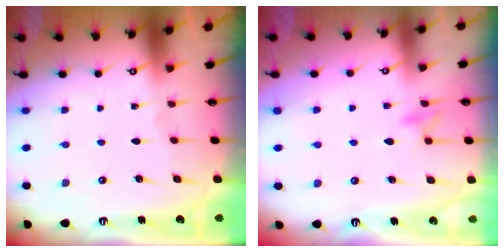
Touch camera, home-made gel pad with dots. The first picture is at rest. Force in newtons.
{"total": 8.8, "press": 8.8, "slide": 0.7}